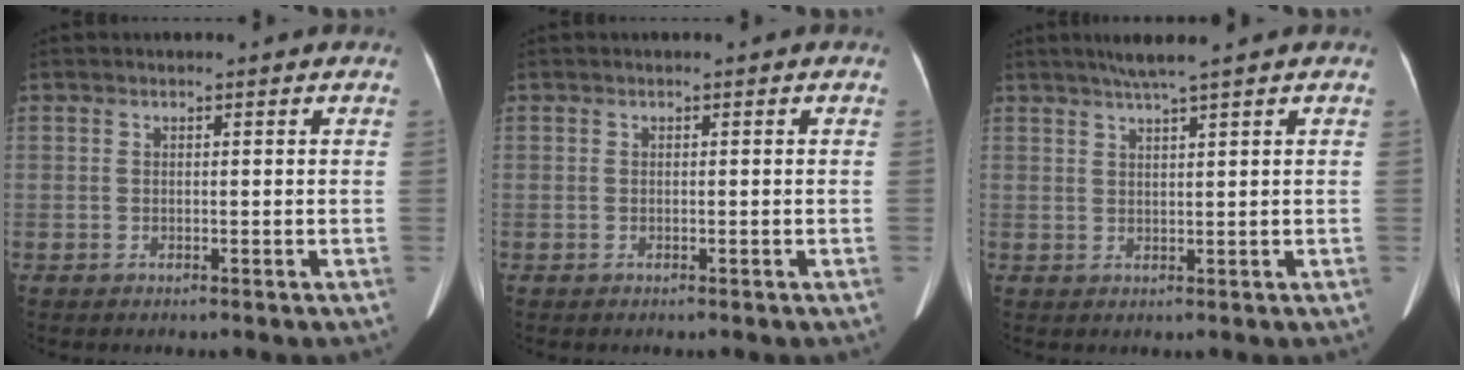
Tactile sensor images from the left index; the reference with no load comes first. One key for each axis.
{"total": 0.0}
{"total": 4.2, "fx": 3.3, "fy": -0.8, "fz": 2.5, "tx": -0.043, "ty": 0.008, "tz": 0.059}